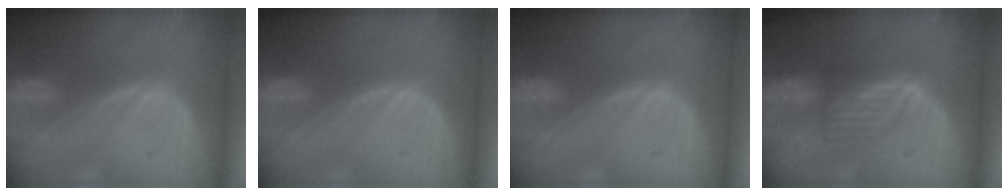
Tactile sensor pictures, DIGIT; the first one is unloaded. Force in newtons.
{"total": 0.0}
{"total": 0.0}
{"total": 6.1, "press": 5.5, "slide": 2.7}